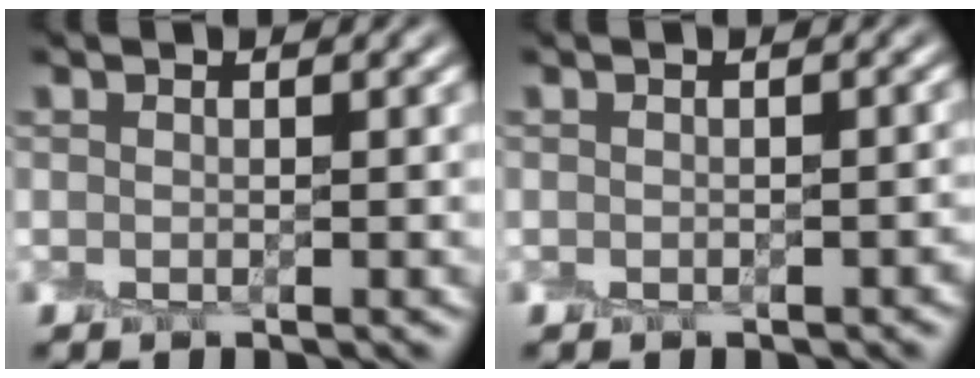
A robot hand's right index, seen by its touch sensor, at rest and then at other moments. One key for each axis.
{"total": 1.3, "fx": -0.9, "fy": 0.7, "fz": 0.6, "tx": -0.002, "ty": -0.001, "tz": -0.011}